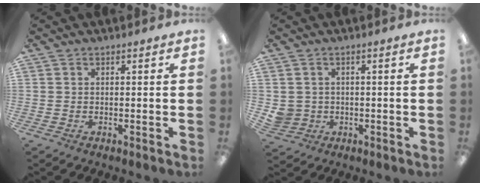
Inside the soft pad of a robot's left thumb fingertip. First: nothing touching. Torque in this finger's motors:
{"motor_torque": [-0.28, 0.25, -0.03, -0.08, 0.01]}